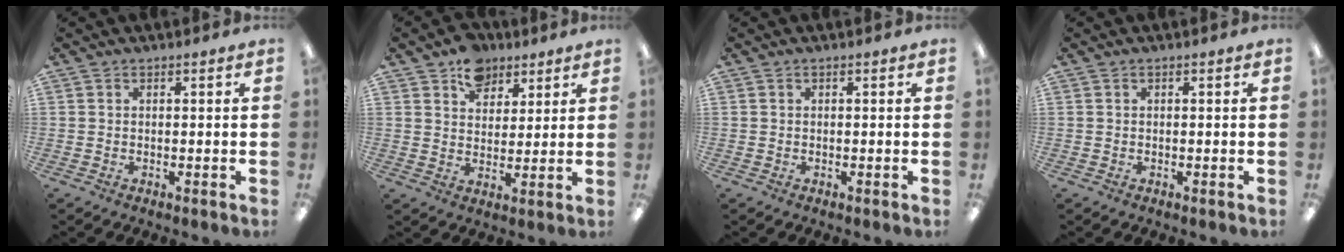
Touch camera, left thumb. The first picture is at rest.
{"total": 9.4, "force": [6.0, 6.5, 3.2], "torque": [-0.040, -0.025, 0.107]}
{"total": 0.0}
{"total": 0.0}